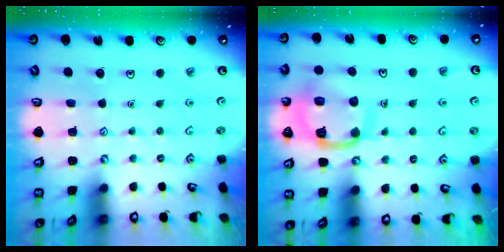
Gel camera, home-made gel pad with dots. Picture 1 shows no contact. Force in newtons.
{"total": 14.0, "press": 13.9, "slide": 1.7}